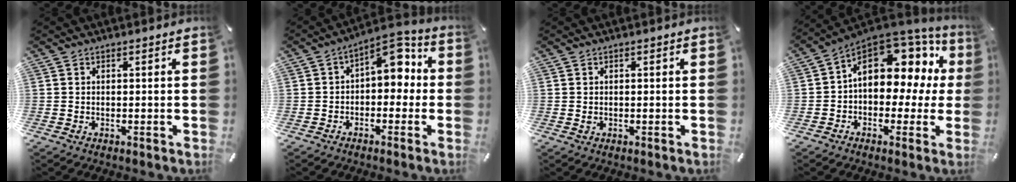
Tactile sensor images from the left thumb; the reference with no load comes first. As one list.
[{"total": 8.0, "force": [2.4, 5.2, 5.5], "torque": [-0.066, -0.024, 0.033]}, {"total": 0.7, "force": [0.0, 0.6, 0.4], "torque": [-0.008, 0.002, -0.001]}, {"total": 13.5, "force": [4.8, 9.0, 8.8], "torque": [-0.121, -0.036, 0.082]}]